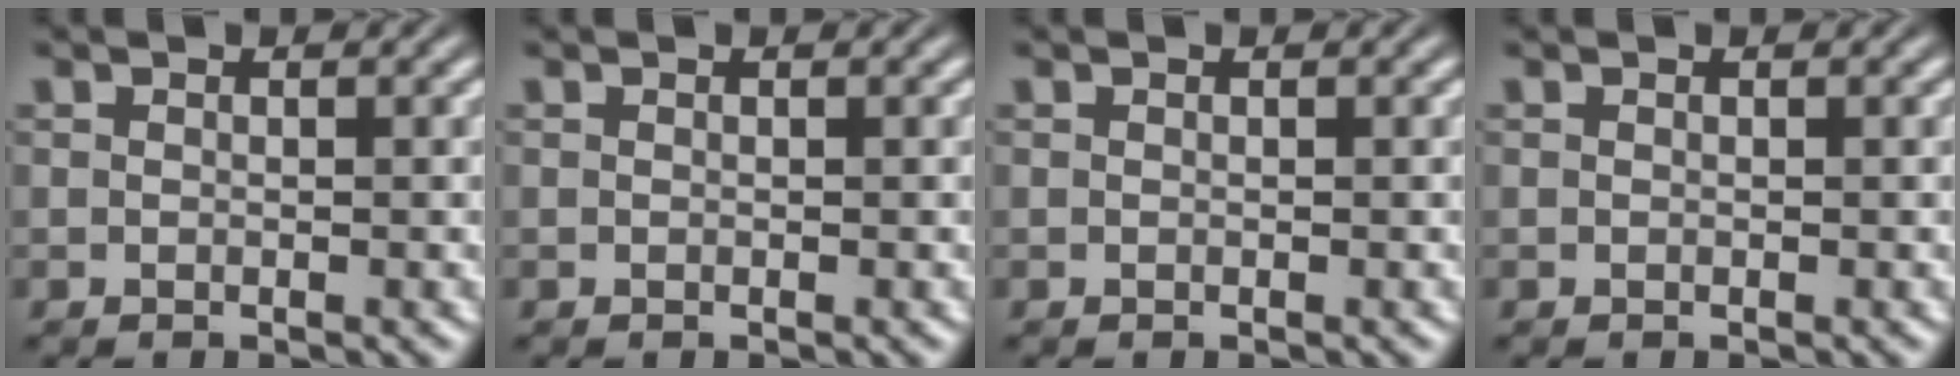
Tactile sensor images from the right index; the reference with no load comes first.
{"total": 0.0}
{"total": 0.0}
{"total": 0.0}